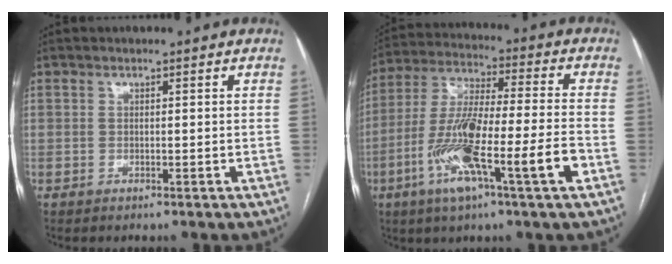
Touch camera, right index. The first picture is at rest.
{"total": 15.9, "force": [-6.1, 0.6, 14.7], "torque": [-0.288, -0.008, -0.110]}